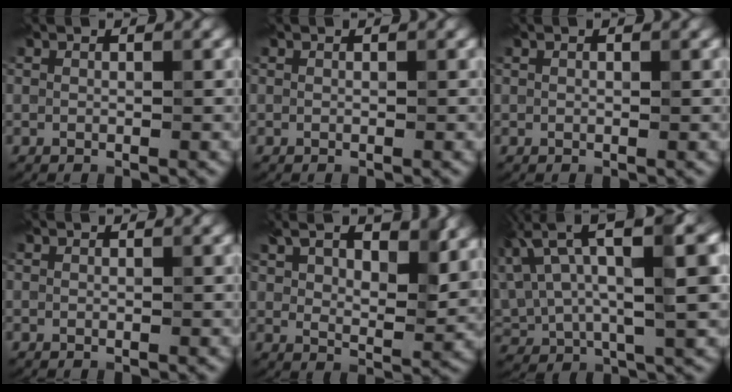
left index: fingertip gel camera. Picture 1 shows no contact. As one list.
[{"total": 0.0}, {"total": 0.6, "force": [0.3, 0.2, 0.5], "torque": [-0.012, 0.000, 0.002]}, {"total": 0.0}, {"total": 11.2, "force": [5.7, 5.4, 8.0], "torque": [-0.129, 0.016, 0.084]}, {"total": 13.2, "force": [5.9, 4.5, 10.9], "torque": [-0.224, 0.029, 0.106]}]